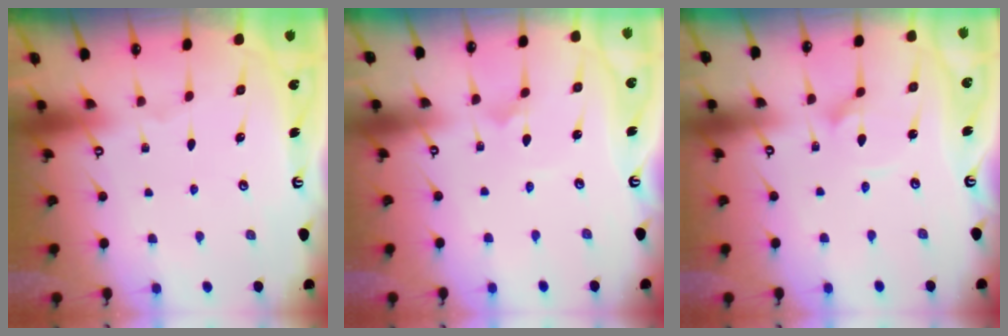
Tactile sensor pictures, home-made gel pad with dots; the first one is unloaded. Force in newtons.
{"total": 1.3, "press": 1.3, "slide": 0.1}
{"total": 1.8, "press": 1.8, "slide": 0.2}